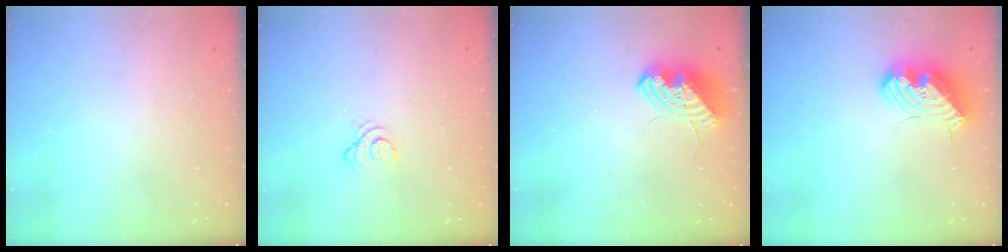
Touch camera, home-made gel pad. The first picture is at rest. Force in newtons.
{"total": 3.3, "press": 3.3, "slide": 0.2}
{"total": 9.1, "press": 9.0, "slide": 1.2}
{"total": 15.2, "press": 15.2, "slide": 0.3}